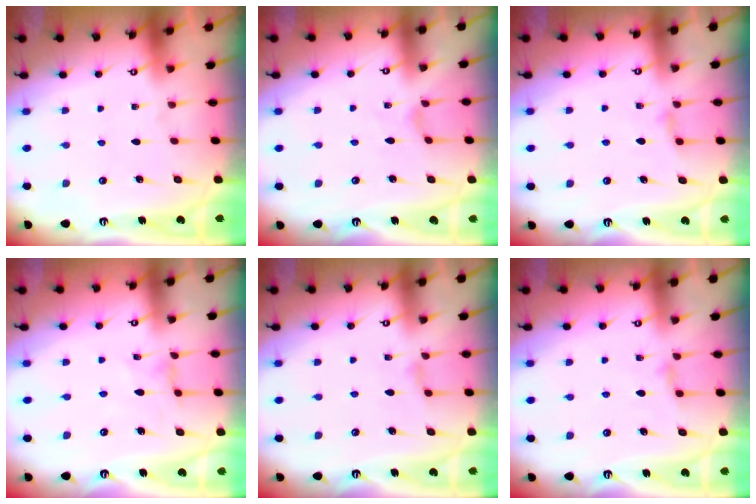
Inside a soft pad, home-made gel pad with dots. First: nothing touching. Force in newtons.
{"total": 0.8, "press": 0.8, "slide": 0.2}
{"total": 2.4, "press": 2.4, "slide": 0.5}
{"total": 0.5, "press": 0.5, "slide": 0.2}
{"total": 2.4, "press": 2.3, "slide": 0.5}
{"total": 2.4, "press": 2.4, "slide": 0.5}